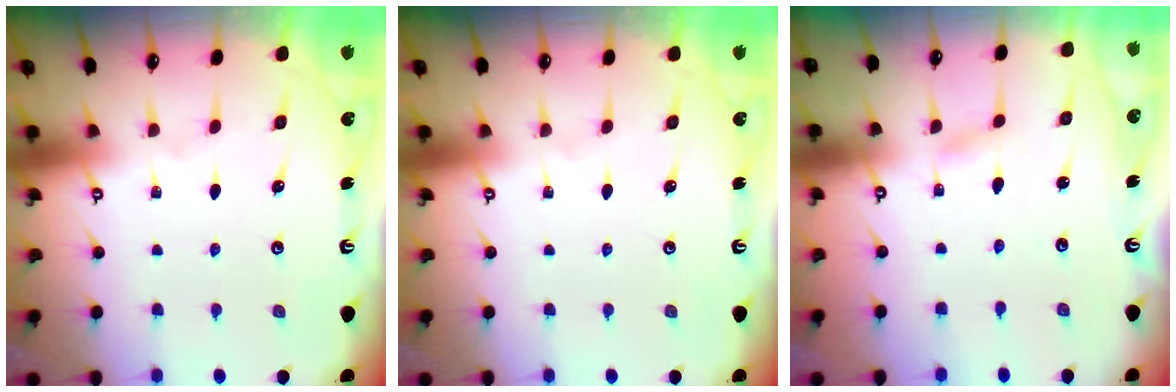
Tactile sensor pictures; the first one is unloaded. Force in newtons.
{"total": 0.0}
{"total": 1.5, "press": 1.5, "slide": 0.1}